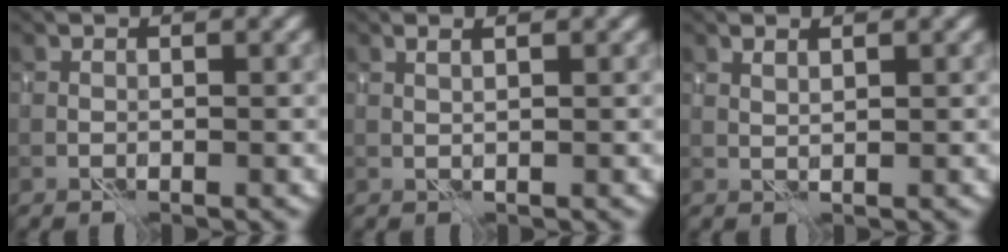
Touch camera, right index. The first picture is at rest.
{"total": 0.9, "force": [0.7, -0.4, 0.4], "torque": [-0.014, 0.005, 0.014]}
{"total": 1.0, "force": [0.9, -0.2, 0.3], "torque": [-0.014, 0.001, 0.020]}